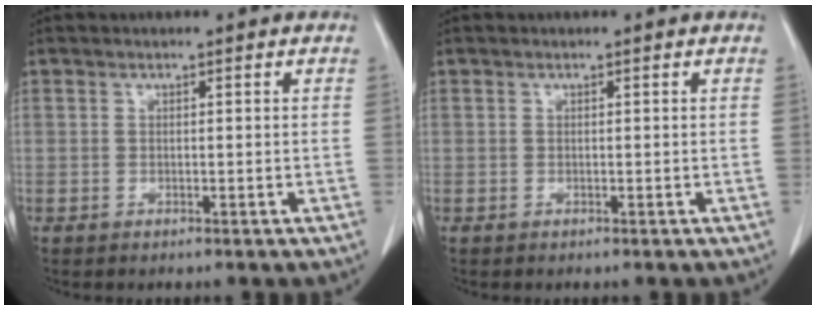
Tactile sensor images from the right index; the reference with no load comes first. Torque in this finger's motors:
{"motor_torque": [0.00, 0.00, 0.00, 0.00]}